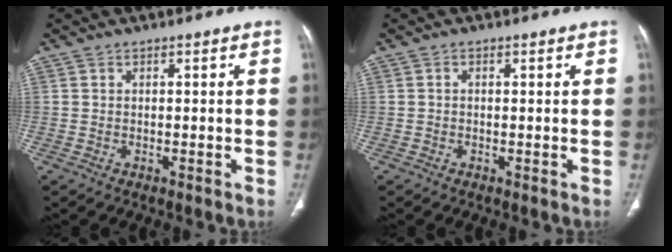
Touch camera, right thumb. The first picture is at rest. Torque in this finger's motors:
{"motor_torque": [-0.43, 0.16, -0.05, 0.47, -0.02]}